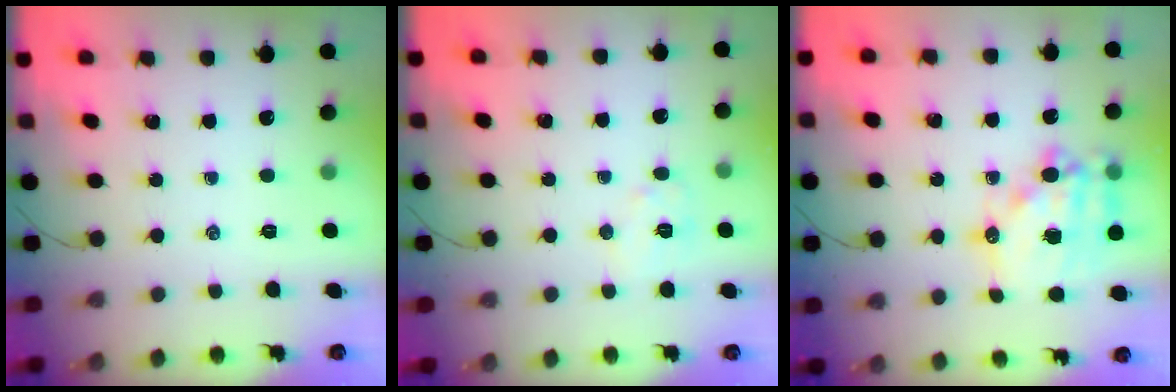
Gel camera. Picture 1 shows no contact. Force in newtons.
{"total": 5.8, "press": 5.8, "slide": 0.6}
{"total": 17.8, "press": 17.4, "slide": 3.9}